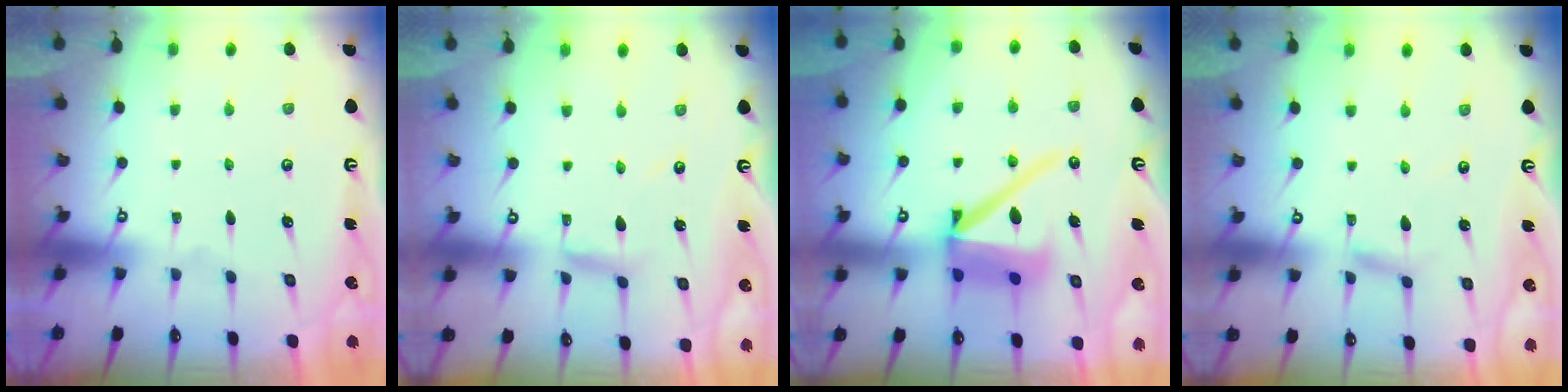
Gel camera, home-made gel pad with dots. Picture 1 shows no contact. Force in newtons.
{"total": 3.9, "press": 3.8, "slide": 0.3}
{"total": 14.2, "press": 14.1, "slide": 1.7}
{"total": 2.3, "press": 2.3, "slide": 0.1}